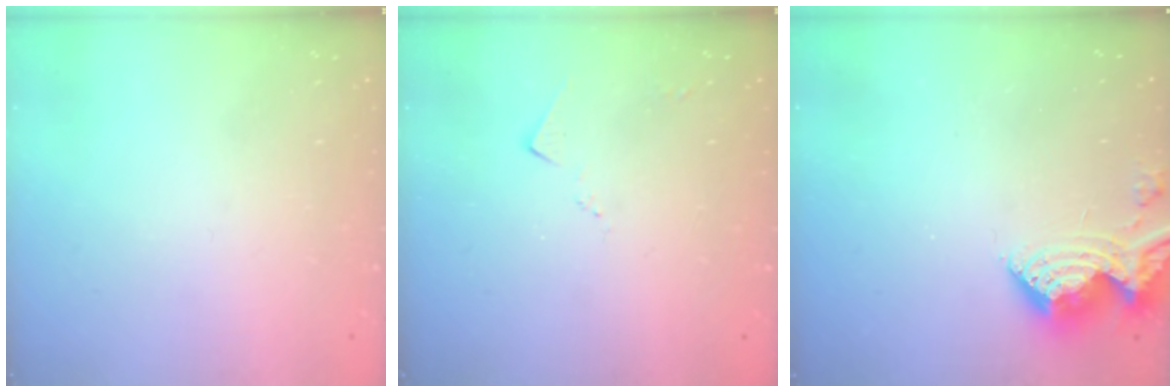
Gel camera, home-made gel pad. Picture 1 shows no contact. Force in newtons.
{"total": 3.8, "press": 3.7, "slide": 0.4}
{"total": 11.3, "press": 11.3, "slide": 1.0}